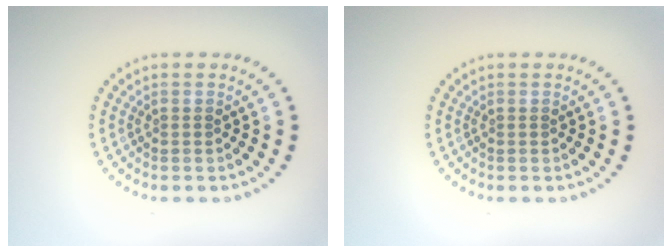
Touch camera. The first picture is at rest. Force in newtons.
{"total": 0.0}